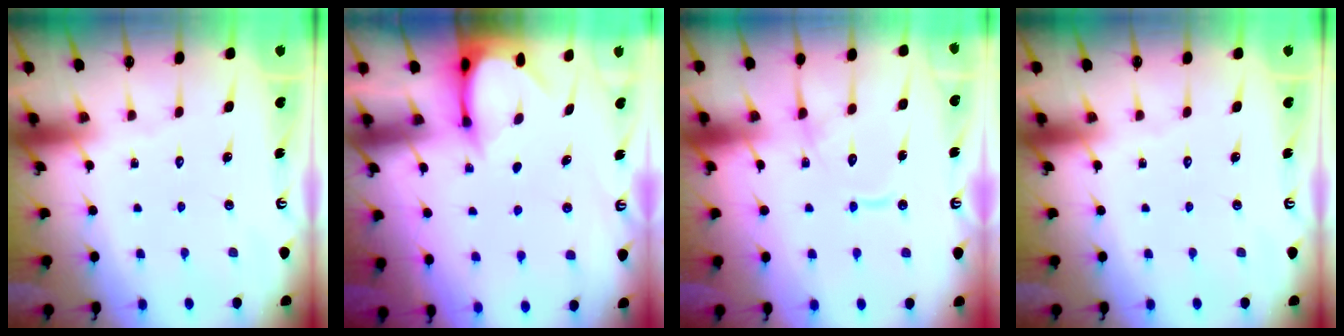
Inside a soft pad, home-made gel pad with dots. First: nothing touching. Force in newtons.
{"total": 3.7, "press": 3.7, "slide": 0.3}
{"total": 12.3, "press": 12.3, "slide": 1.2}
{"total": 0.0}